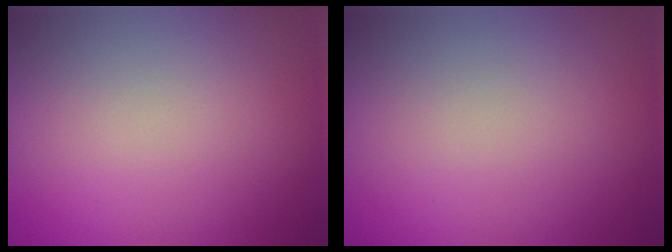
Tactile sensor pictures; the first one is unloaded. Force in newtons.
{"total": 0.0}